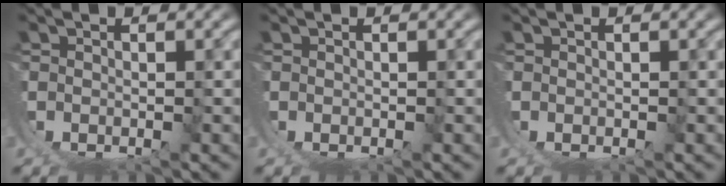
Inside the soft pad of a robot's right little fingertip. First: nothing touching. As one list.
[{"total": 0.0}, {"total": 0.0}]